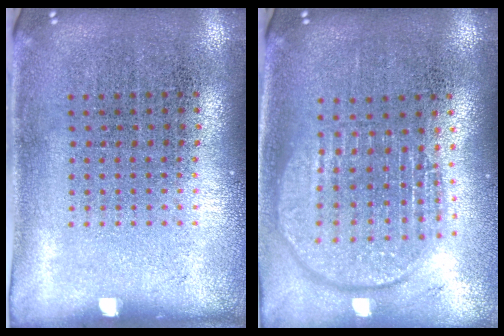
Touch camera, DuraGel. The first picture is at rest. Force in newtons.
{"total": 1.8, "press": 1.5, "slide": 1.0}